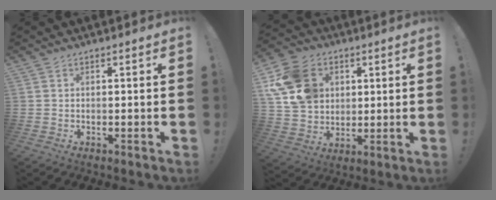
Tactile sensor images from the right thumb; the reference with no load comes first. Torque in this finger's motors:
{"motor_torque": [1.80, 1.80, 0.50, 0.38, 0.13]}